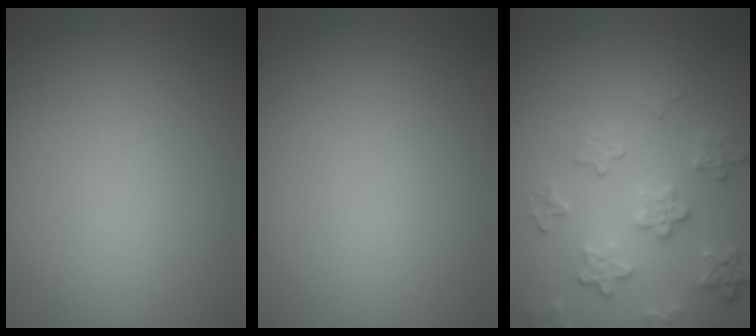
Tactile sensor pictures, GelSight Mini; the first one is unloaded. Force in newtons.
{"total": 0.0}
{"total": 4.1, "press": 3.2, "slide": 2.7}